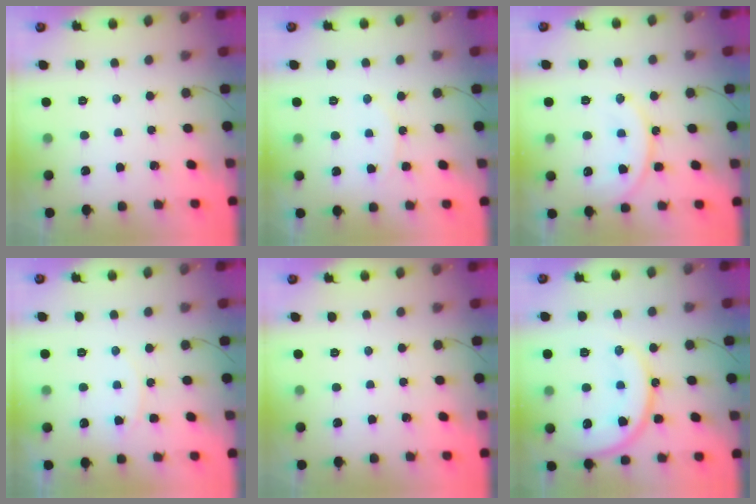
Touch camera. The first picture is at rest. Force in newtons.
{"total": 7.9, "press": 7.9, "slide": 0.8}
{"total": 13.1, "press": 13.0, "slide": 1.1}
{"total": 6.2, "press": 6.2, "slide": 0.6}
{"total": 0.0}
{"total": 17.7, "press": 17.6, "slide": 1.8}